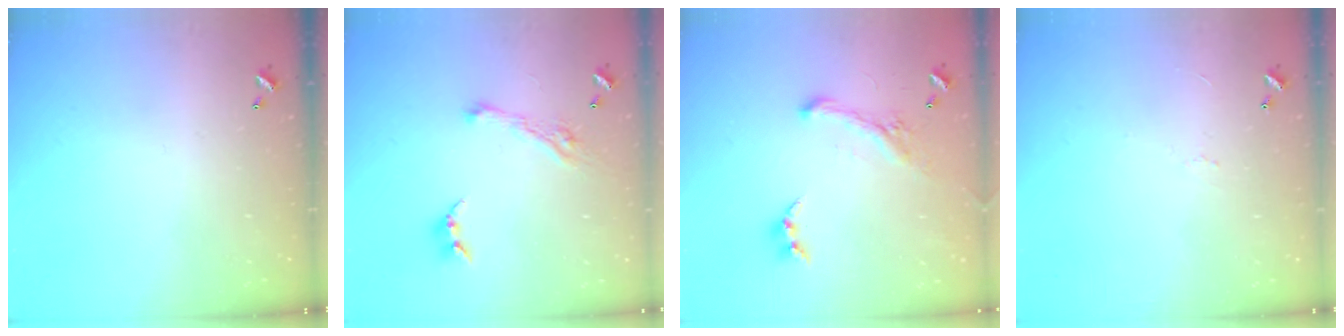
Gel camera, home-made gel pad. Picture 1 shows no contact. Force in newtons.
{"total": 5.8, "press": 5.8, "slide": 0.9}
{"total": 1.9, "press": 1.3, "slide": 1.4}
{"total": 2.3, "press": 2.2, "slide": 0.6}